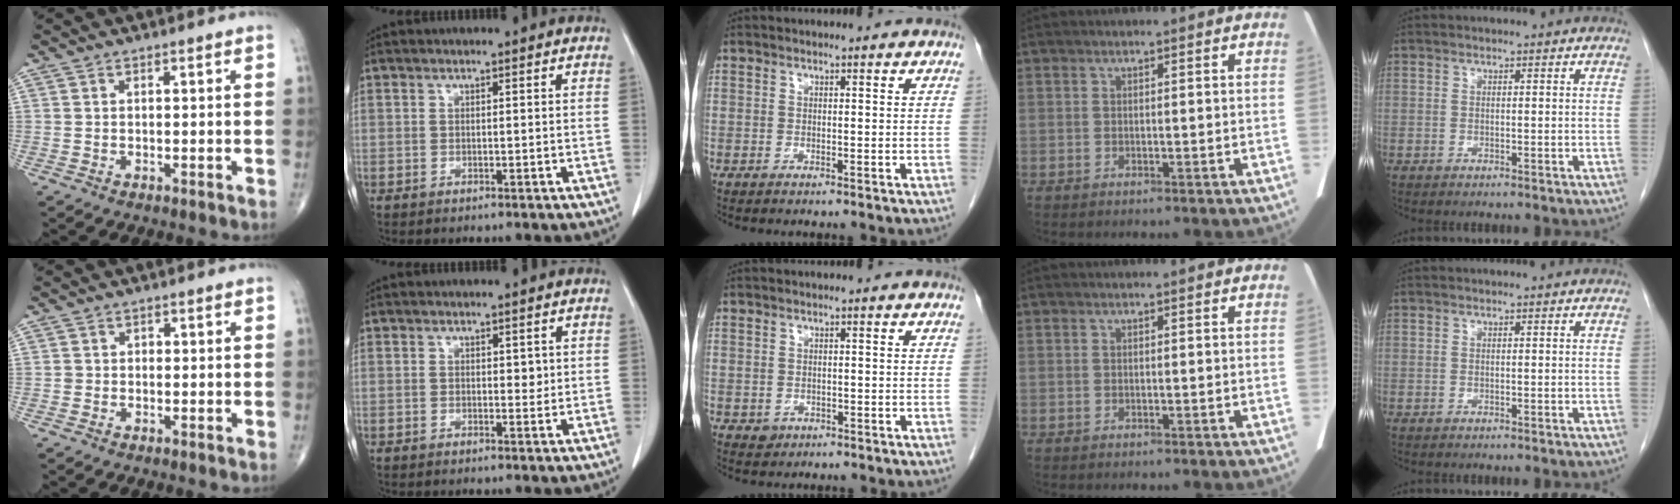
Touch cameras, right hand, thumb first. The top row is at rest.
{"thumb": {"total": 1.0, "force": [-0.1, 1.0, 0.2], "torque": [0.008, 0.005, -0.005]}, "index": {"total": 1.1, "force": [0.3, 0.7, 0.7], "torque": [-0.006, 0.001, 0.007]}, "middle": {"total": 1.2, "force": [-0.5, 1.1, 0.3], "torque": [-0.002, 0.003, -0.003]}}